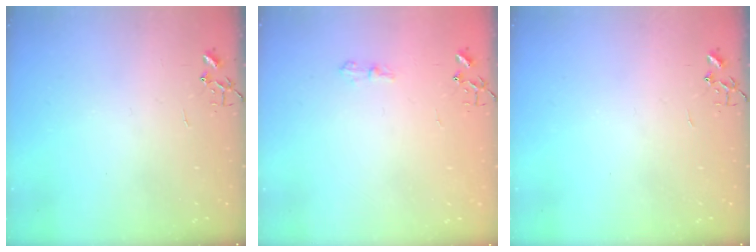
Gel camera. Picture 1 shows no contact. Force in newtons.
{"total": 6.1, "press": 6.1, "slide": 0.6}
{"total": 0.0}